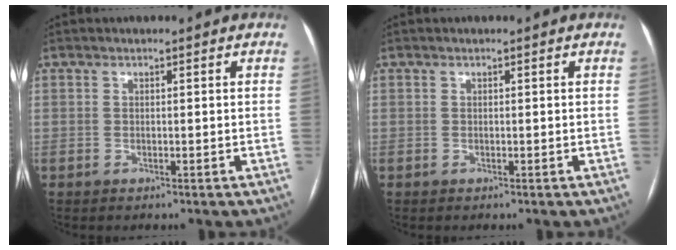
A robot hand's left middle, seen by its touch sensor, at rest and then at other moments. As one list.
[{"total": 0.0}]